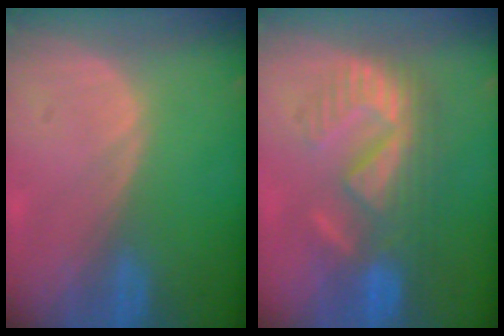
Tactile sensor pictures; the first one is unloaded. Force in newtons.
{"total": 8.9, "press": 8.8, "slide": 1.8}